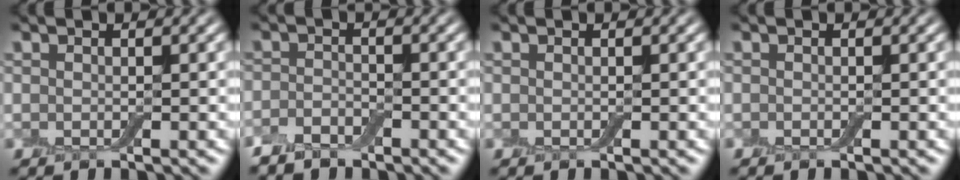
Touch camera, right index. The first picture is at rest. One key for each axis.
{"total": 2.2, "fx": -1.8, "fy": 0.9, "fz": 0.7, "tx": -0.015, "ty": 0.001, "tz": -0.043}
{"total": 0.0}
{"total": 0.0}